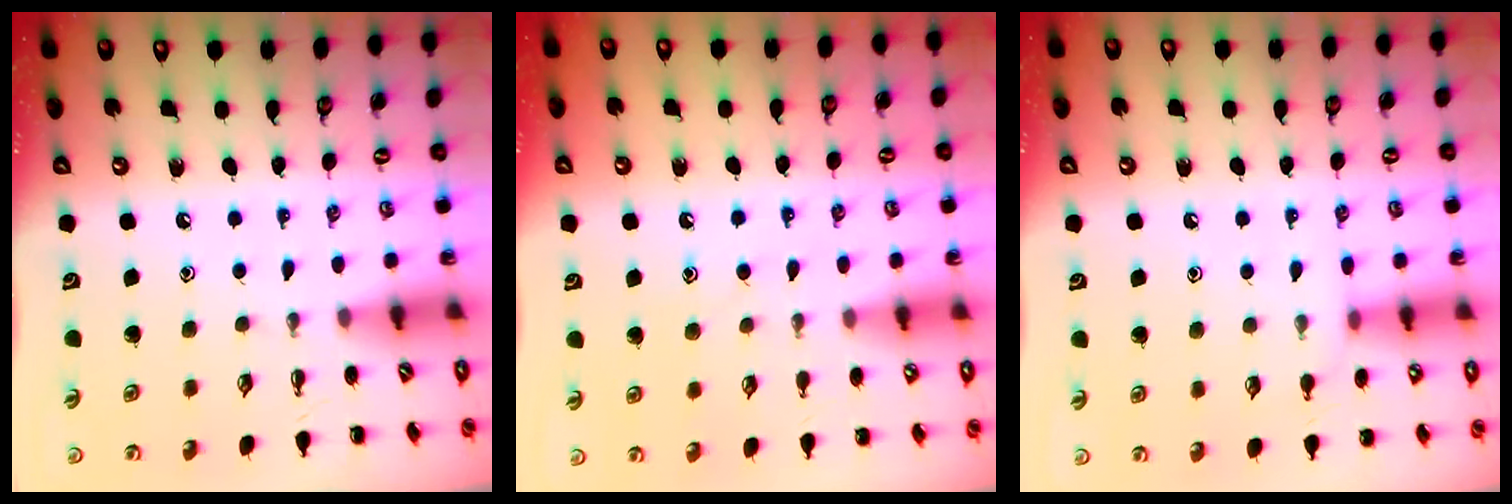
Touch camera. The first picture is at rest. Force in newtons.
{"total": 9.2, "press": 9.1, "slide": 1.2}
{"total": 6.2, "press": 5.9, "slide": 1.7}